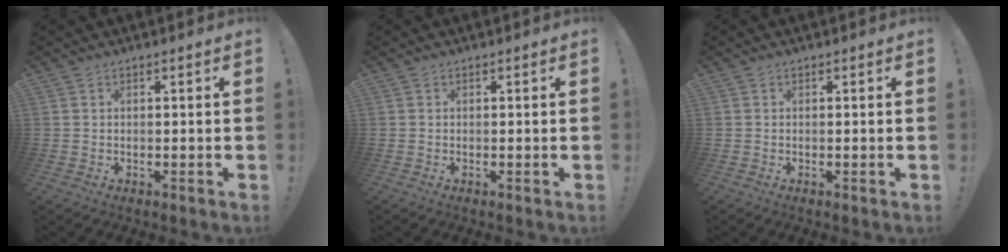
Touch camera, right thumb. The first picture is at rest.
{"total": 0.0}
{"total": 0.0}